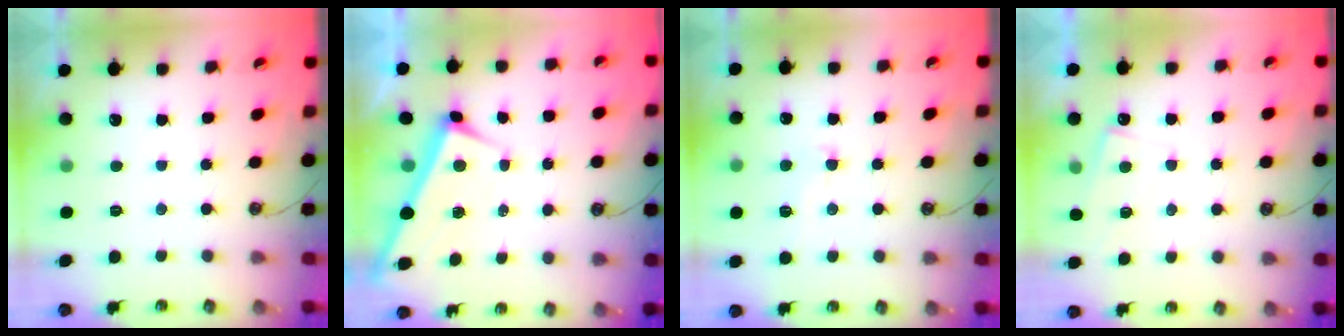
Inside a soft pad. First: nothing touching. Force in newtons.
{"total": 3.1, "press": 3.1, "slide": 0.0}
{"total": 1.8, "press": 1.8, "slide": 0.5}
{"total": 4.7, "press": 4.7, "slide": 0.2}